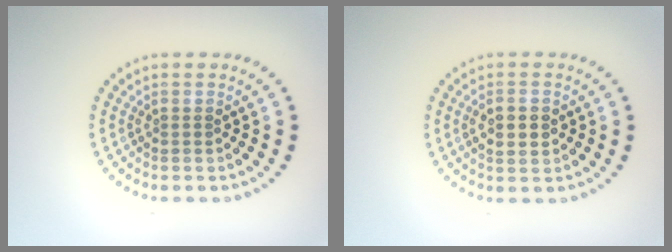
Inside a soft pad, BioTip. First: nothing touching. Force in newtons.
{"total": 2.2, "press": 2.2, "slide": 0.1}